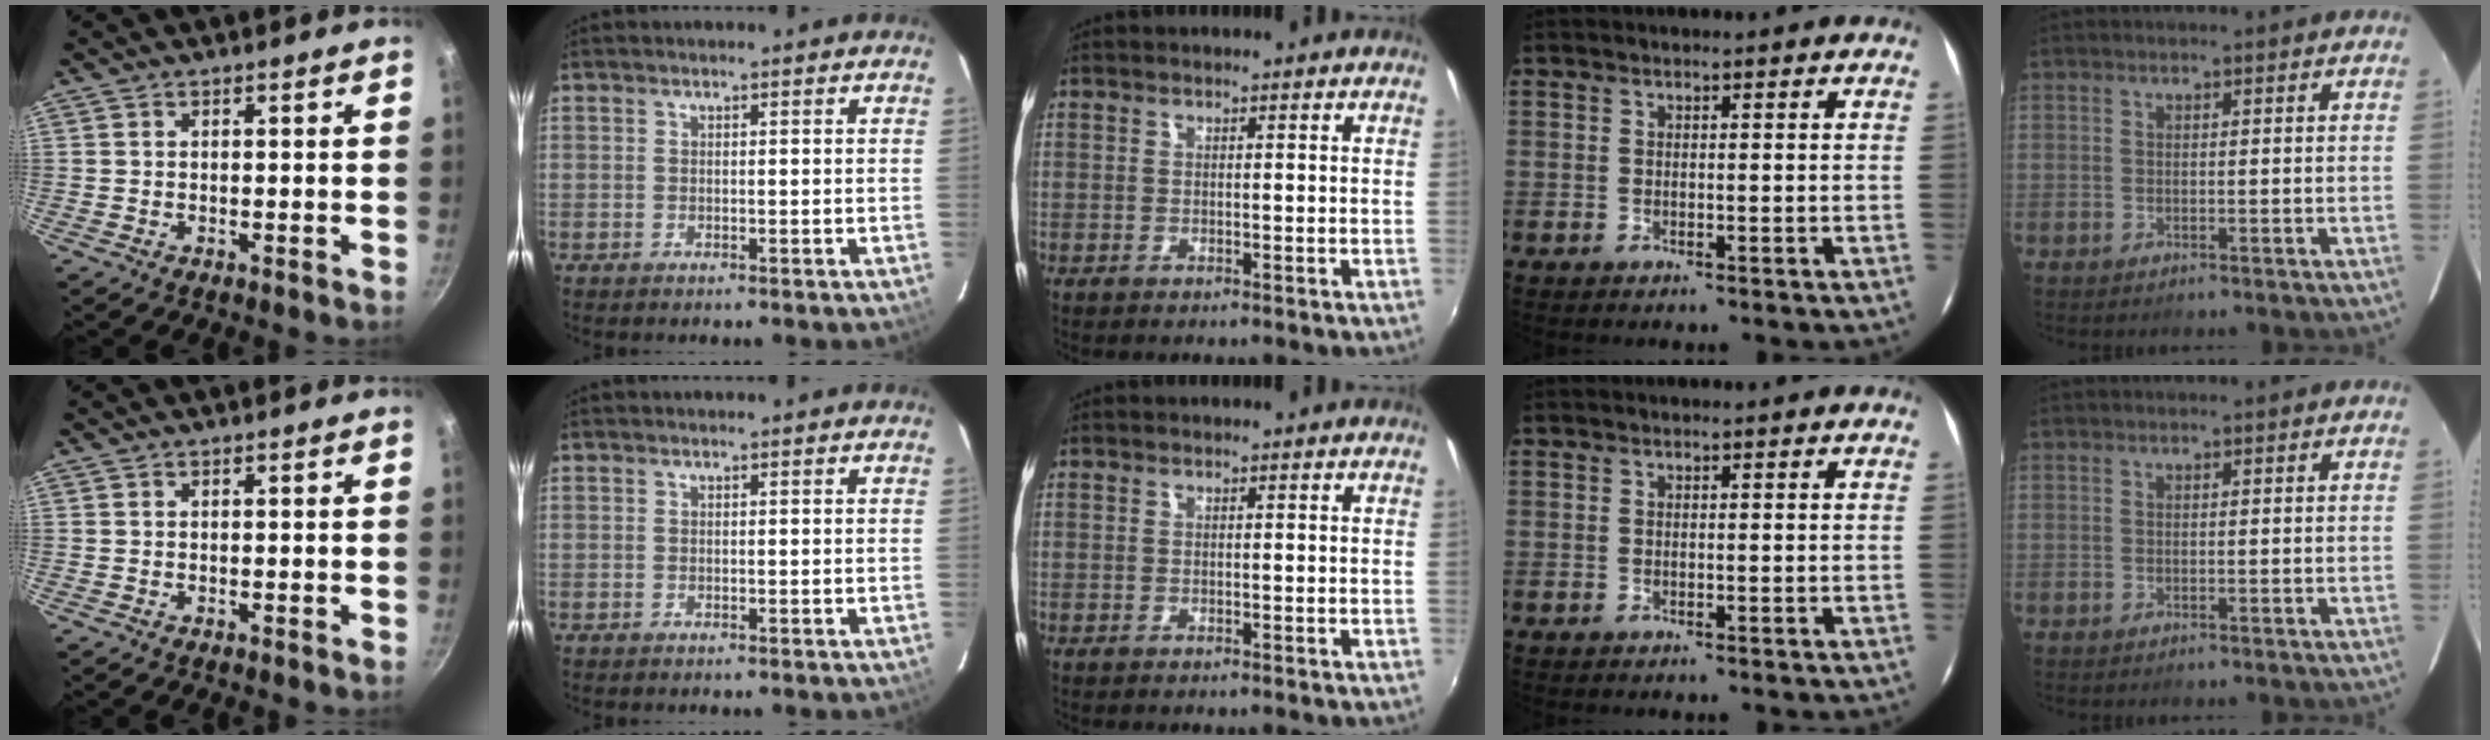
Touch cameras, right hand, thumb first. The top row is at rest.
{}